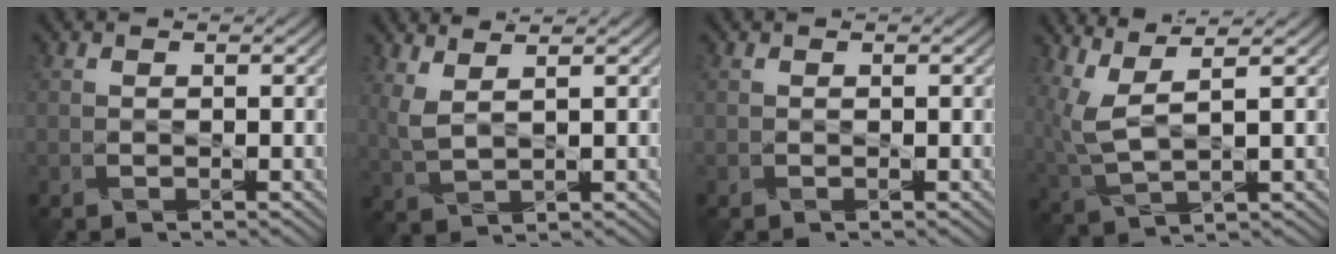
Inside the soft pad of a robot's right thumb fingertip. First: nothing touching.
{"total": 3.3, "force": [2.4, 0.7, 2.1], "torque": [-0.069, 0.006, 0.055]}
{"total": 0.0}
{"total": 6.5, "force": [3.3, 1.7, 5.4], "torque": [-0.145, 0.009, 0.074]}